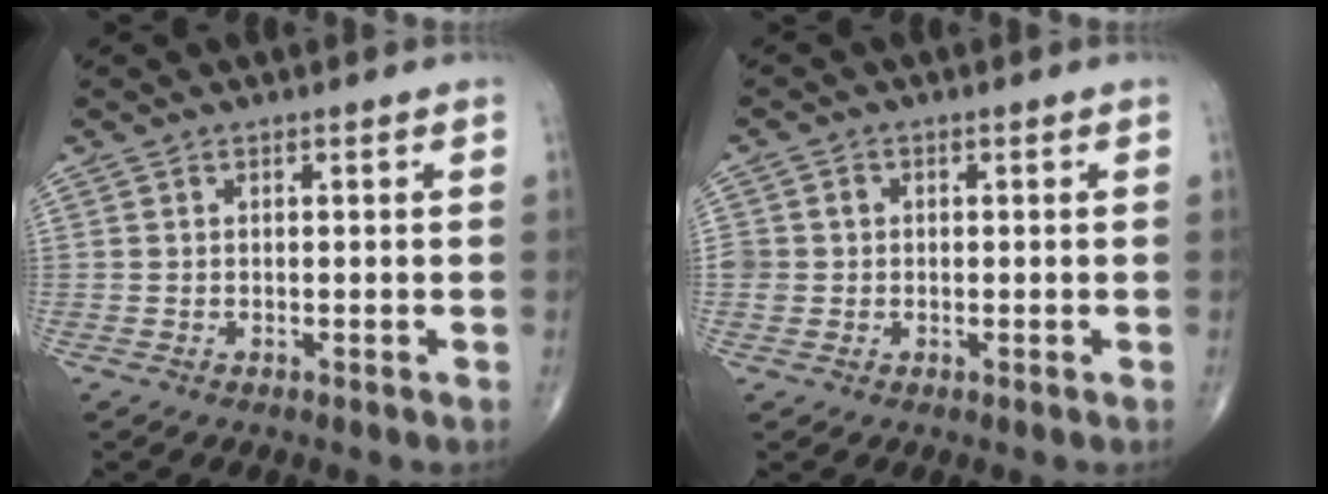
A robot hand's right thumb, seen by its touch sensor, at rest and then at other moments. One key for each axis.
{"total": 3.0, "fx": 0.0, "fy": 2.9, "fz": 0.8, "tx": -0.002, "ty": 0.009, "tz": 0.004}